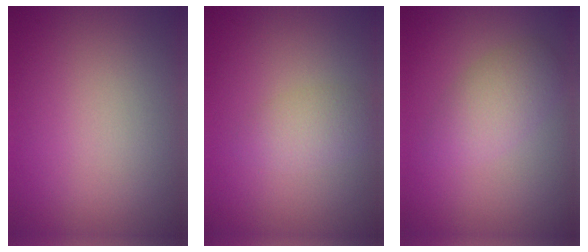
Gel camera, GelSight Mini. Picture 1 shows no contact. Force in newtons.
{"total": 1.9, "press": 1.9, "slide": 0.1}
{"total": 2.9, "press": 2.9, "slide": 0.2}